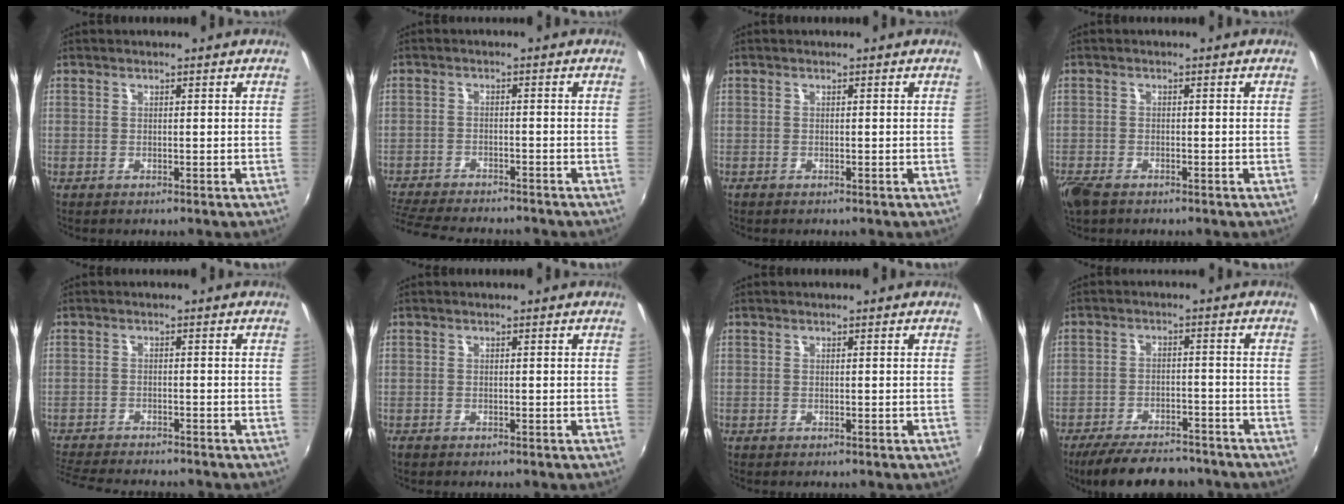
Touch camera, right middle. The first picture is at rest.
{"total": 13.0, "force": [-11.6, 2.7, 5.3], "torque": [-0.130, -0.021, -0.186]}
{"total": 0.0}
{"total": 4.8, "force": [-3.5, 1.9, 2.6], "torque": [-0.069, -0.018, -0.072]}
{"total": 10.2, "force": [-9.3, 1.7, 3.8], "torque": [-0.101, -0.018, -0.153]}
{"total": 0.8, "force": [-0.6, 0.4, 0.2], "torque": [-0.007, -0.003, -0.012]}
{"total": 0.0}
{"total": 14.1, "force": [-11.8, 4.6, 6.2], "torque": [-0.135, -0.008, -0.172]}